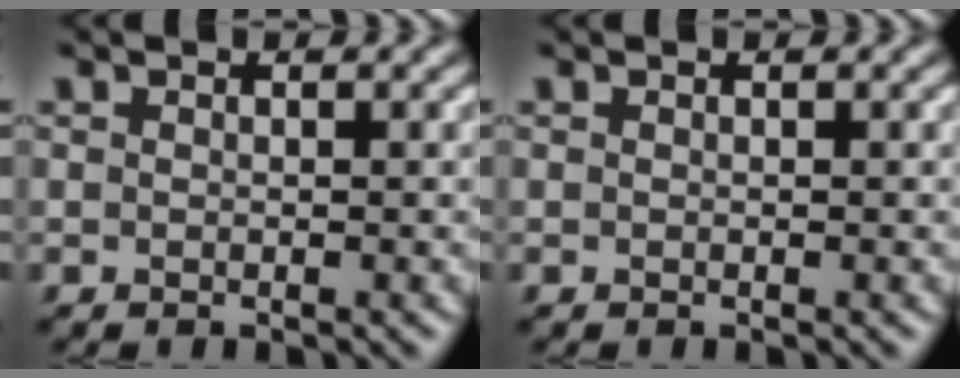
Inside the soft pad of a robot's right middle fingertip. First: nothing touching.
{"total": 0.0}